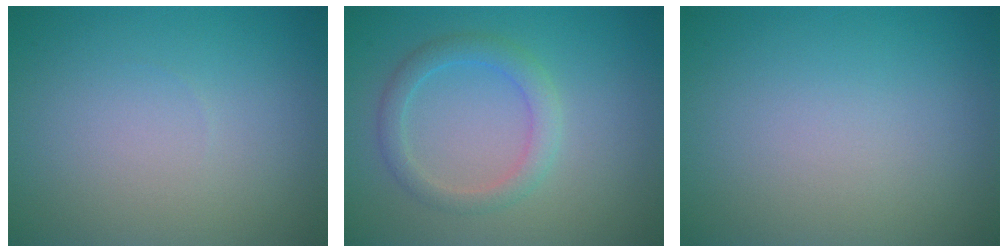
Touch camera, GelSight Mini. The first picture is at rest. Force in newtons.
{"total": 2.6, "press": 2.6, "slide": 0.4}
{"total": 0.0}